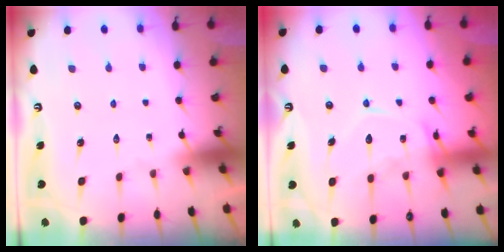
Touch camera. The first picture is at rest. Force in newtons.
{"total": 15.6, "press": 15.5, "slide": 1.2}